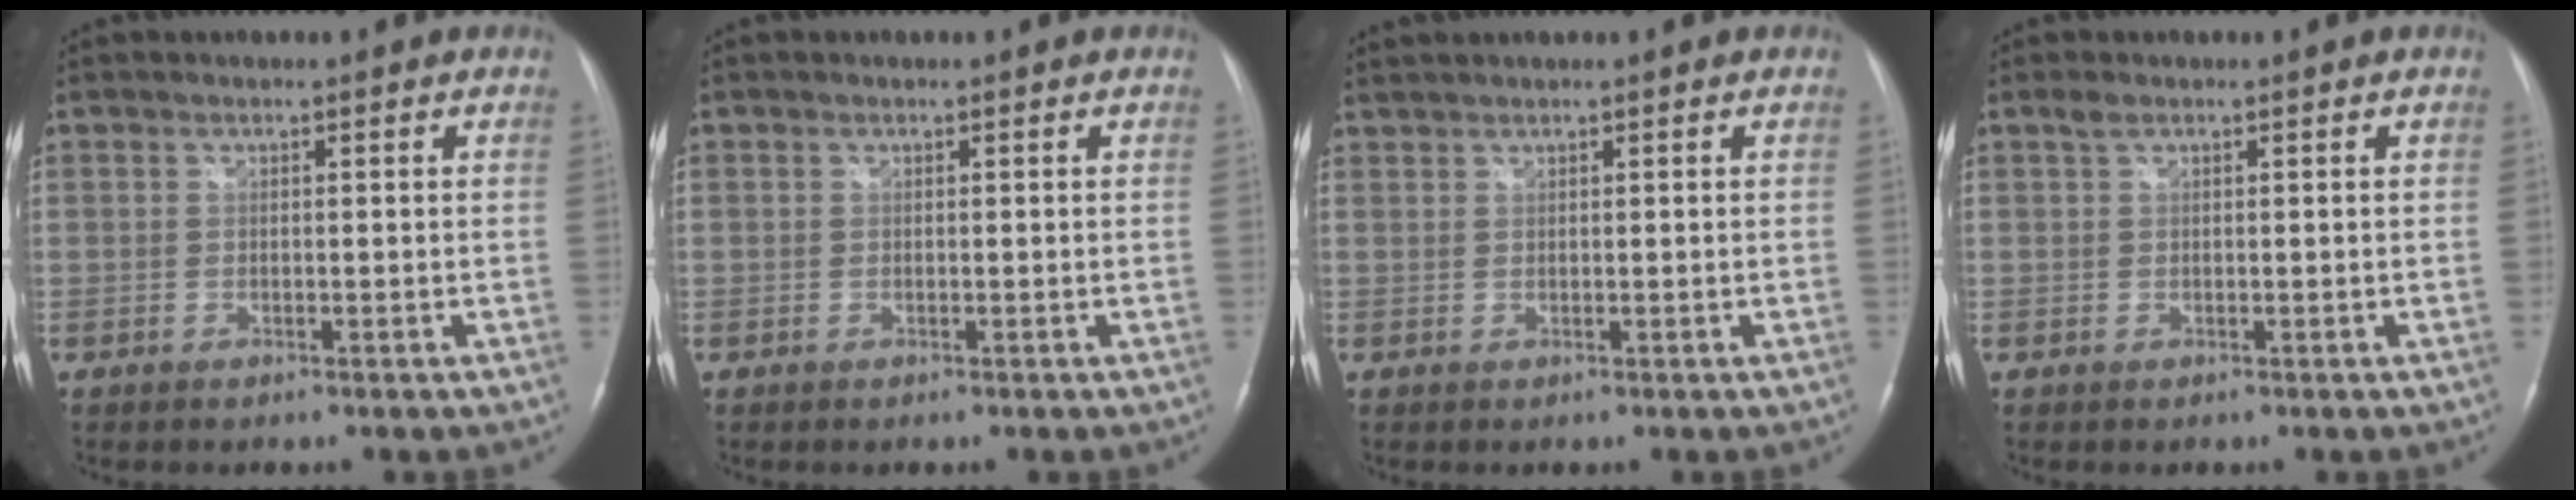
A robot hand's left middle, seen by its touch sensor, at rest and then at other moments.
{"total": 0.0}
{"total": 1.4, "force": [1.3, -0.1, 0.4], "torque": [-0.011, 0.012, 0.031]}
{"total": 1.0, "force": [0.6, 0.5, 0.5], "torque": [-0.014, 0.012, 0.013]}